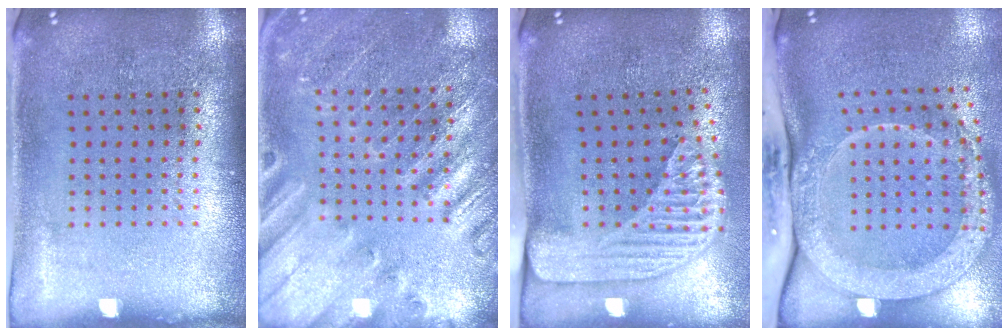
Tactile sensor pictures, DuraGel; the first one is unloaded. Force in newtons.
{"total": 2.5, "press": 2.5, "slide": 0.2}
{"total": 2.3, "press": 1.8, "slide": 1.5}
{"total": 3.3, "press": 2.3, "slide": 2.4}